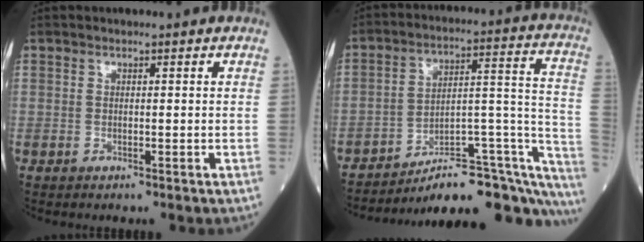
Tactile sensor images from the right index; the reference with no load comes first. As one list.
[{"total": 23.3, "force": [-19.8, 4.6, 11.4], "torque": [-0.072, 0.053, -0.270]}]